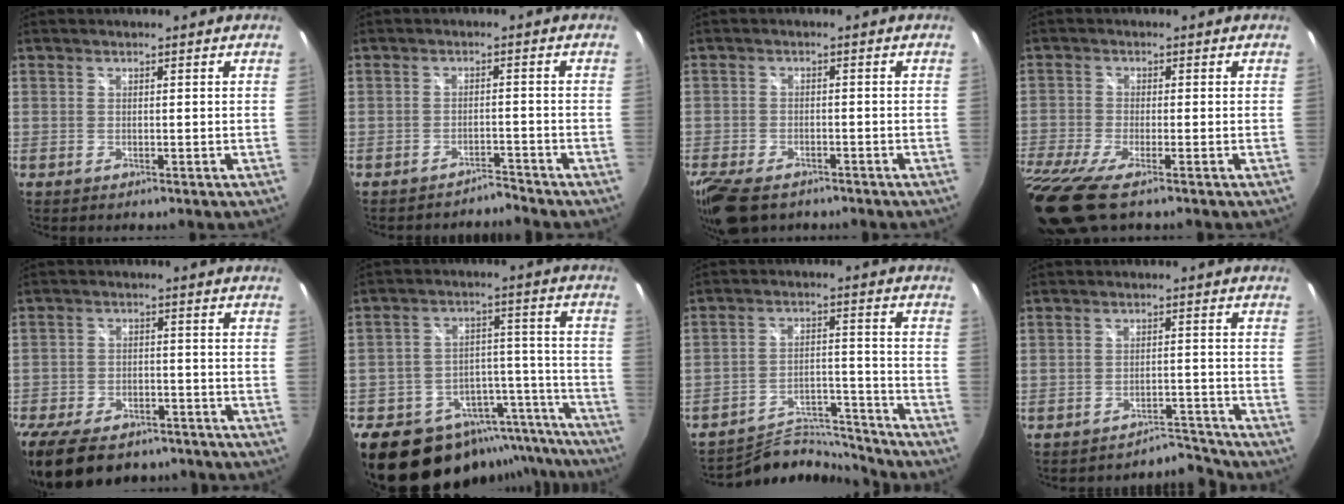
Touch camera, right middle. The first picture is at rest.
{"total": 2.7, "force": [-2.7, 0.2, -0.2], "torque": [0.000, -0.001, -0.045]}
{"total": 9.7, "force": [-7.0, 4.6, 4.8], "torque": [-0.127, -0.029, -0.127]}
{"total": 11.6, "force": [-7.9, 2.1, 8.2], "torque": [-0.191, -0.060, -0.147]}
{"total": 19.2, "force": [-14.2, 9.4, 8.9], "torque": [-0.218, -0.023, -0.214]}
{"total": 23.7, "force": [-19.9, 10.2, 8.0], "torque": [-0.131, 0.044, -0.261]}
{"total": 13.3, "force": [-13.2, 1.3, 0.7], "torque": [-0.022, 0.022, -0.208]}
{"total": 4.9, "force": [-4.8, 0.2, -1.0], "torque": [0.015, 0.016, -0.072]}